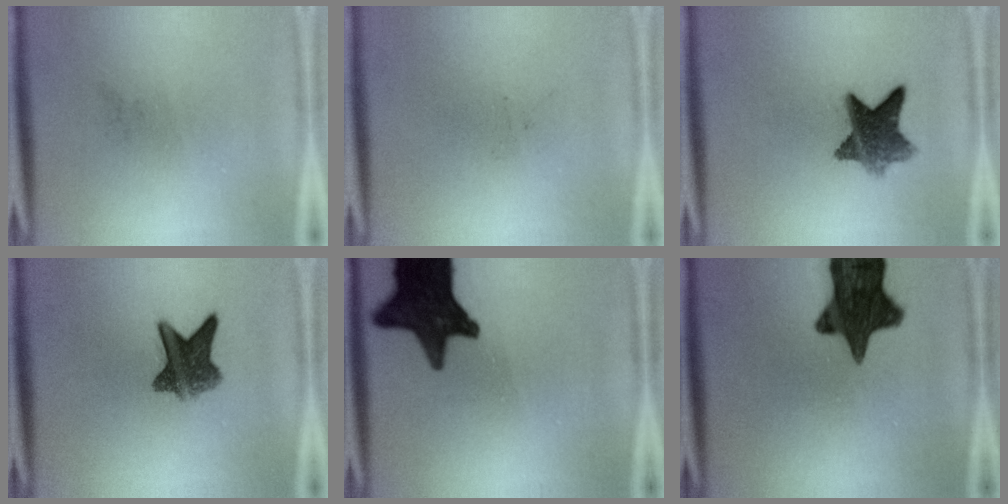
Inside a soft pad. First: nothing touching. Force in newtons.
{"total": 0.0}
{"total": 8.7}
{"total": 7.3}
{"total": 17.0}
{"total": 13.8}